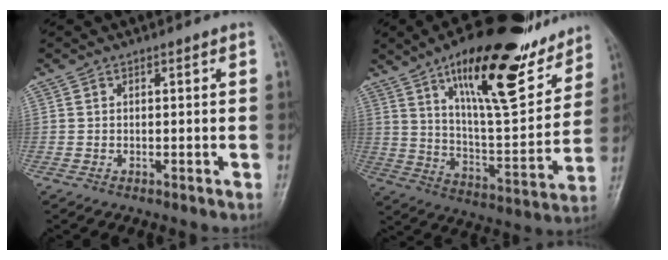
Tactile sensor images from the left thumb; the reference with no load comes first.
{"total": 25.1, "force": [15.4, 8.3, 18.1], "torque": [-0.234, -0.062, 0.248]}